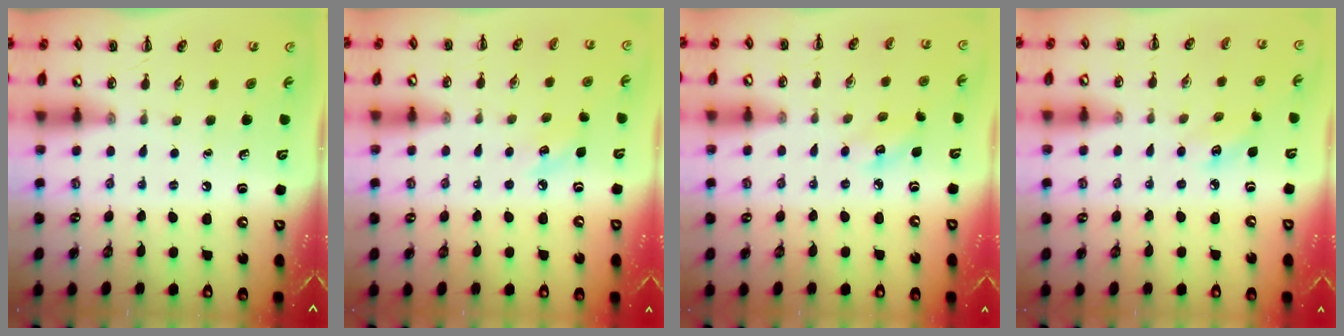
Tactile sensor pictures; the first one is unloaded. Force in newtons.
{"total": 5.0, "press": 4.8, "slide": 1.5}
{"total": 3.8, "press": 3.7, "slide": 0.9}
{"total": 3.2, "press": 3.1, "slide": 0.7}